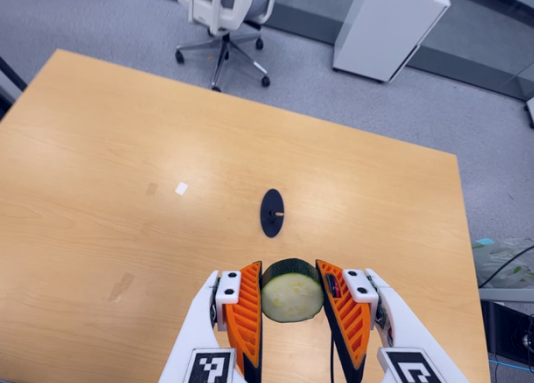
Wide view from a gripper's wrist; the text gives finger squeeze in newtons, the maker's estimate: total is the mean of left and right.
{"total": 12.5, "left": 11.2, "right": 13.9}